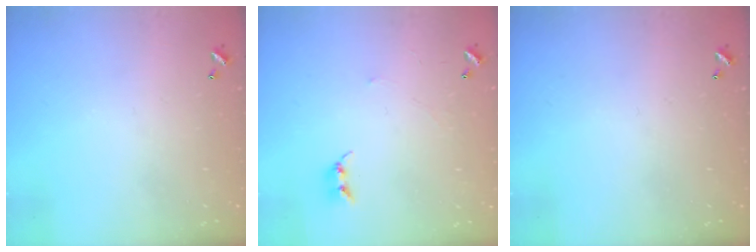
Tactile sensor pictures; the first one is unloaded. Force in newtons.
{"total": 2.4, "press": 2.4, "slide": 0.2}
{"total": 0.0}